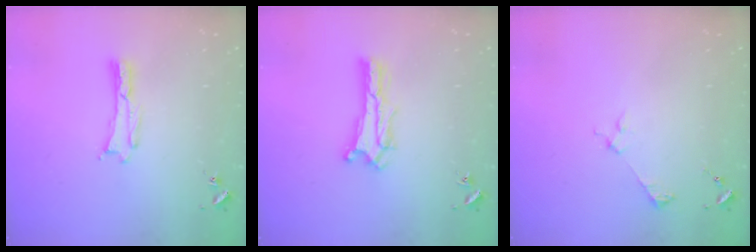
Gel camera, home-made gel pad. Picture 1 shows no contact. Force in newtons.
{"total": 0.9, "press": 0.9, "slide": 0.2}
{"total": 2.5, "press": 2.5, "slide": 0.2}